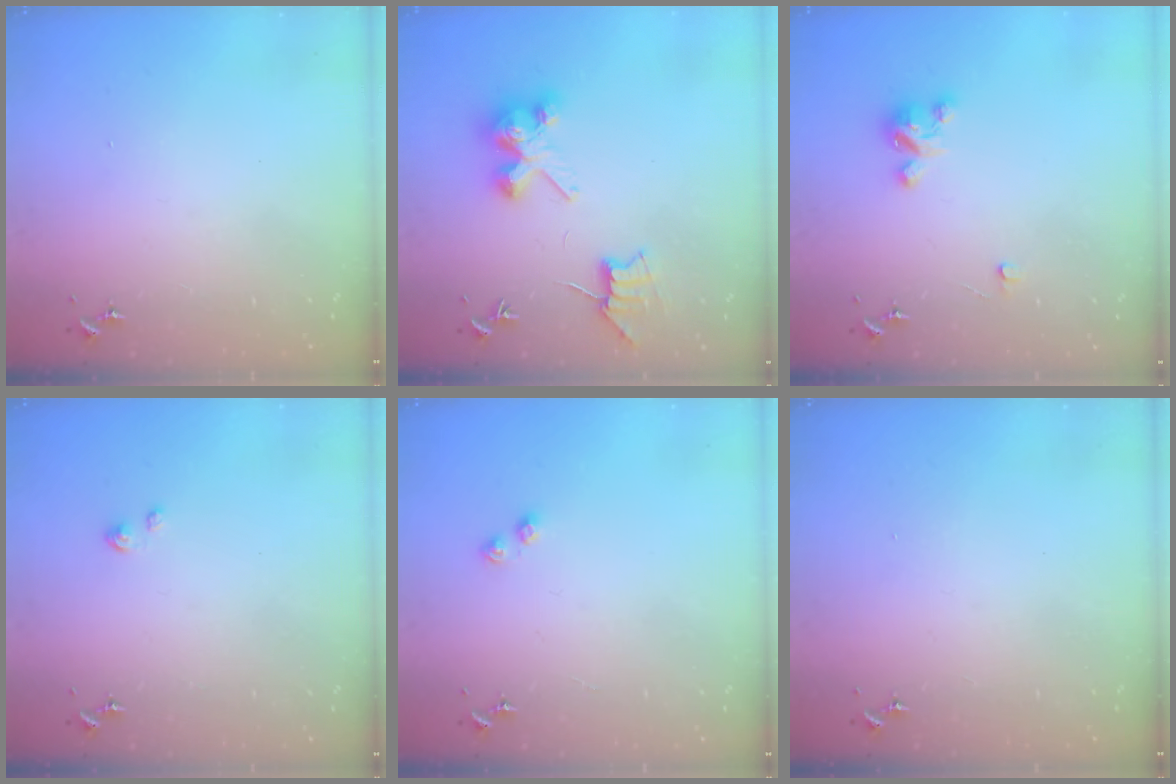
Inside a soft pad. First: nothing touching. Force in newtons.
{"total": 9.3, "press": 9.3, "slide": 0.7}
{"total": 5.2, "press": 5.2, "slide": 0.4}
{"total": 2.5, "press": 2.5, "slide": 0.3}
{"total": 3.0, "press": 2.9, "slide": 0.4}
{"total": 0.0}